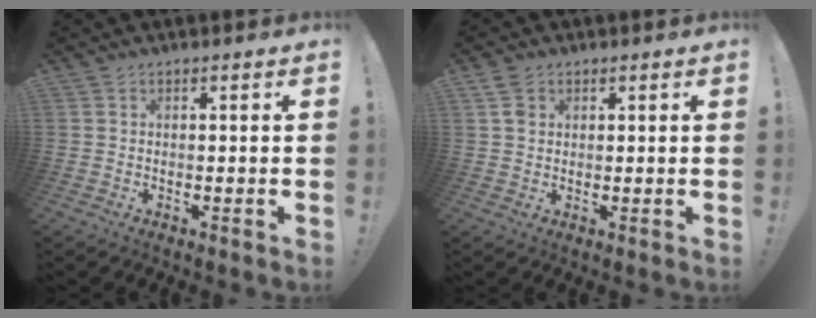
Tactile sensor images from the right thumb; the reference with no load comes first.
{"total": 1.9, "force": [0.7, 1.6, 0.7], "torque": [-0.002, -0.002, 0.012]}